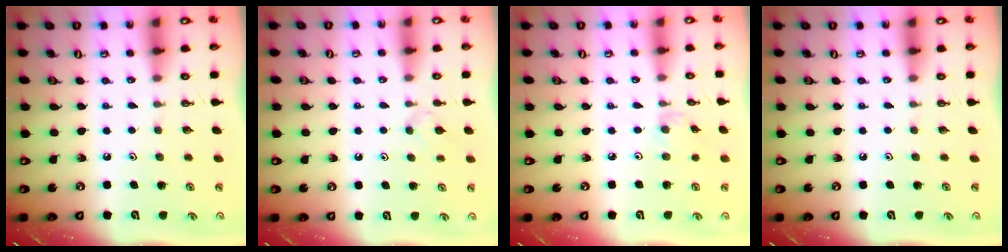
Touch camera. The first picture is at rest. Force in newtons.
{"total": 3.0, "press": 3.0, "slide": 0.7}
{"total": 1.1, "press": 1.0, "slide": 0.4}
{"total": 0.0}